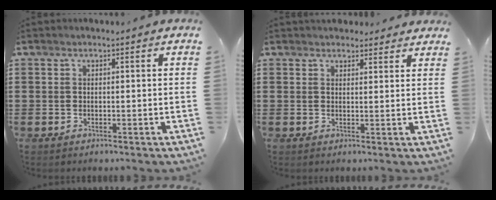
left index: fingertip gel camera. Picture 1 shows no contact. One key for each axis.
{"total": 2.2, "fx": 2.1, "fy": 0.9, "fz": 0.0, "tx": 0.002, "ty": -0.004, "tz": 0.038}